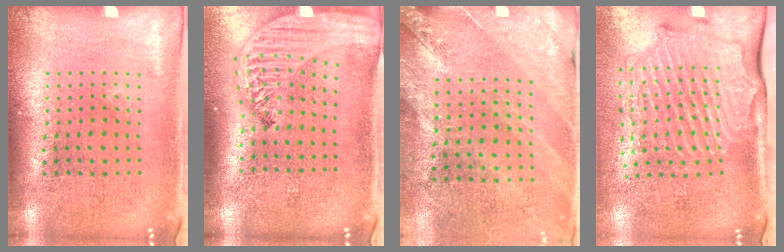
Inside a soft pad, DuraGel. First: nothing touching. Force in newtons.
{"total": 2.8, "press": 2.3, "slide": 1.7}
{"total": 2.5, "press": 2.0, "slide": 1.5}
{"total": 2.9, "press": 2.3, "slide": 1.8}